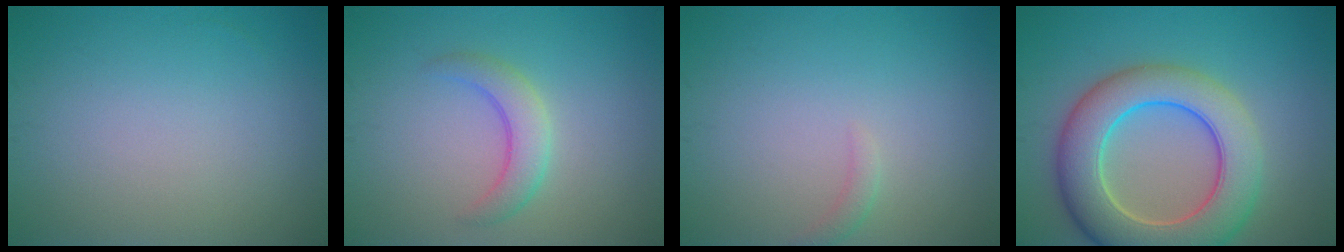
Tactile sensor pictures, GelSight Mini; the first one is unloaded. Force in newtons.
{"total": 2.9, "press": 2.9, "slide": 0.1}
{"total": 0.9, "press": 0.8, "slide": 0.1}
{"total": 9.8, "press": 9.8, "slide": 0.6}